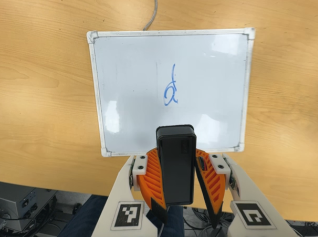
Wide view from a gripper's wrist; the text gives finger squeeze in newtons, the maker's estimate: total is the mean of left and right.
{"total": 8.9, "left": 9.7, "right": 8.1}